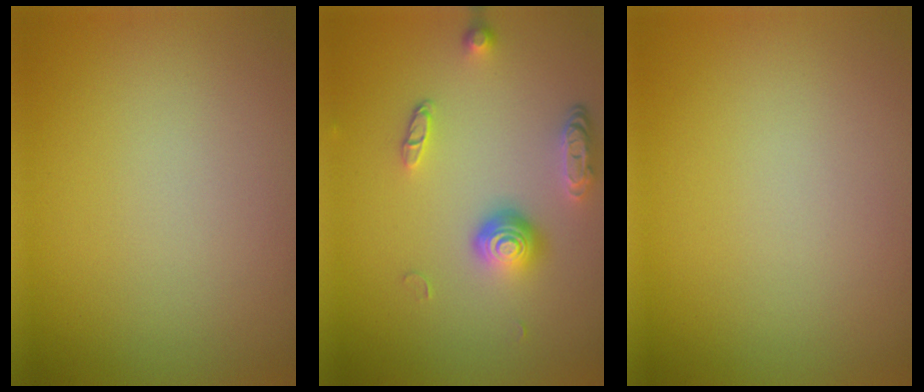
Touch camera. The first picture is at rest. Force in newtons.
{"total": 3.8, "press": 2.9, "slide": 2.5}
{"total": 0.0}